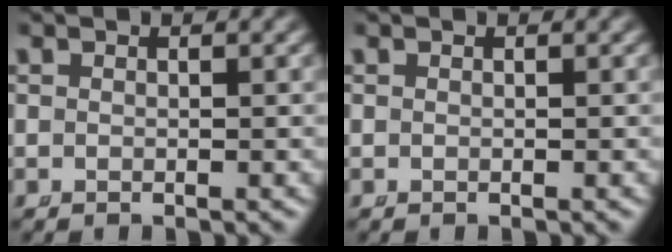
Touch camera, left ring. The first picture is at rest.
{"total": 0.0}